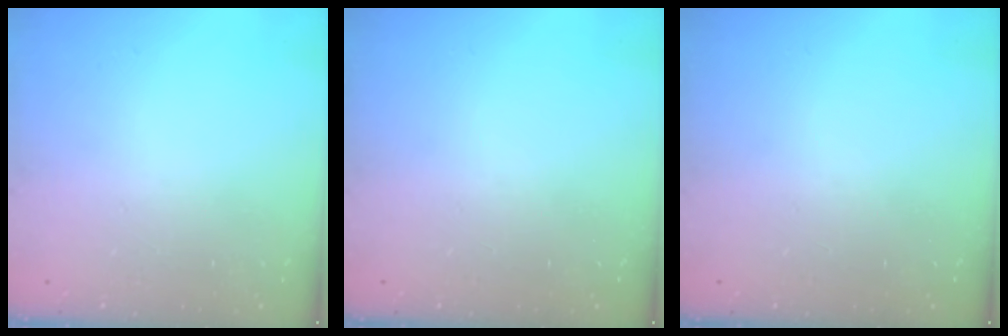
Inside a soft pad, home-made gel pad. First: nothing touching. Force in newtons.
{"total": 0.0}
{"total": 0.0}